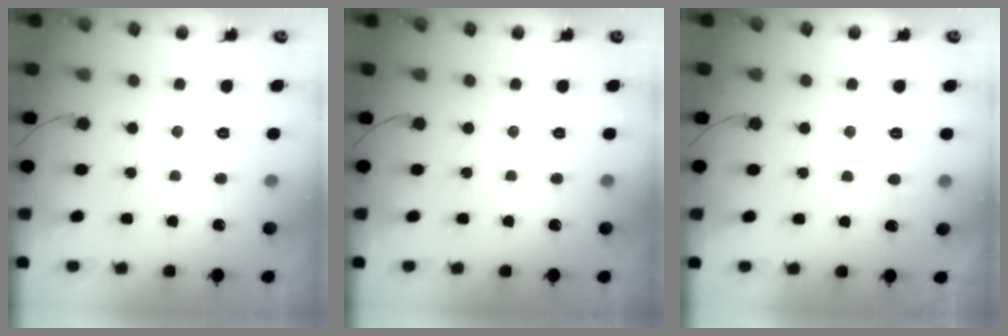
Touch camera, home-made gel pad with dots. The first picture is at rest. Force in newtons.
{"total": 0.0}
{"total": 2.0, "press": 1.9, "slide": 0.3}